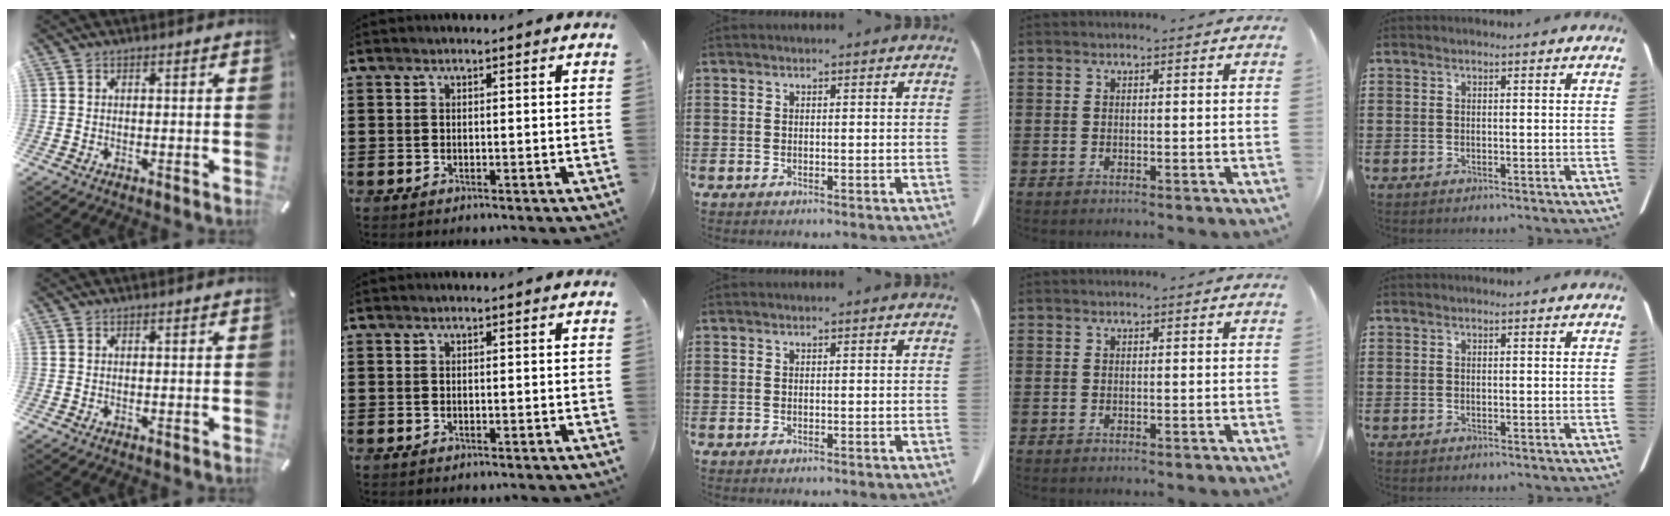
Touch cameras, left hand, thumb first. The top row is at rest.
{}